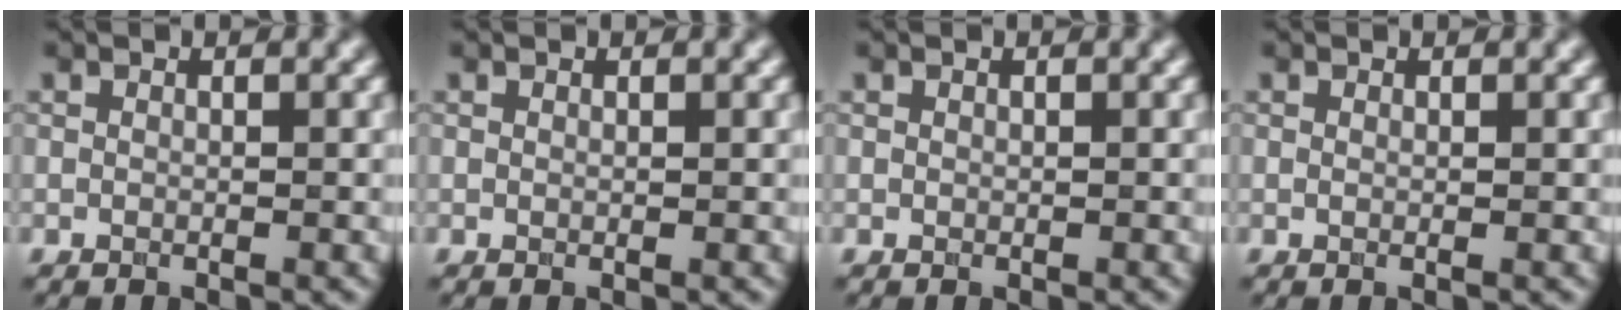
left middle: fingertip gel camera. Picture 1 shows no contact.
{"total": 0.0}
{"total": 0.0}
{"total": 0.5, "force": [0.1, 0.1, 0.5], "torque": [-0.008, -0.003, -0.002]}